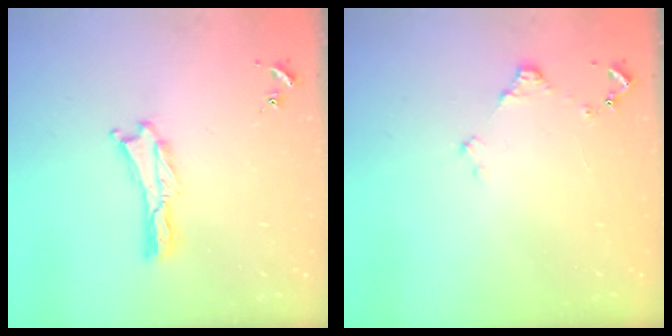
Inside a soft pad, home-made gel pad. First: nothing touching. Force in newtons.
{"total": 1.2, "press": 1.2, "slide": 0.2}